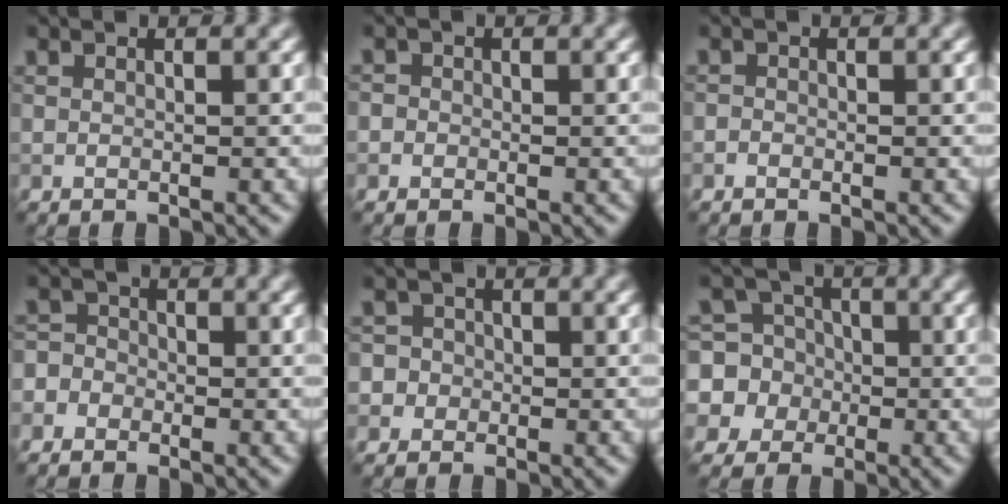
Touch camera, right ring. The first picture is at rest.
{"total": 1.2, "force": [0.1, 1.2, 0.3], "torque": [0.006, 0.001, -0.011]}
{"total": 0.5, "force": [-0.4, 0.3, 0.1], "torque": [0.001, -0.003, -0.008]}
{"total": 3.3, "force": [-1.7, 2.7, 0.7], "torque": [0.001, 0.010, -0.048]}
{"total": 3.9, "force": [-0.5, 3.8, 0.9], "torque": [0.013, 0.023, -0.036]}
{"total": 8.5, "force": [-0.5, 8.2, 2.1], "torque": [-0.068, 0.018, -0.038]}